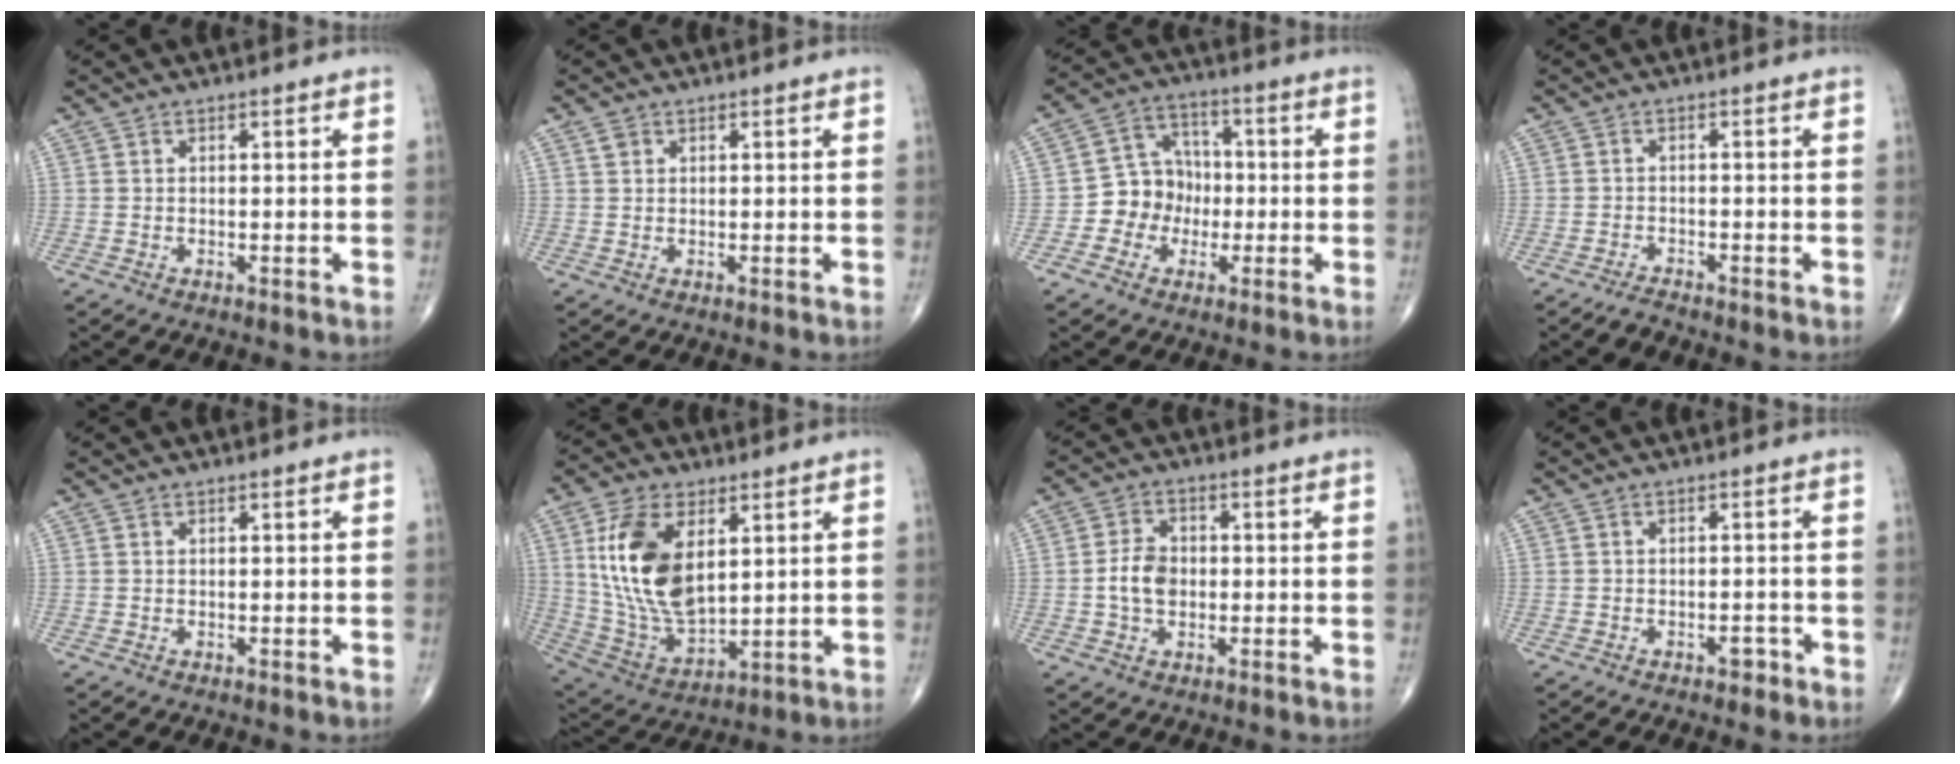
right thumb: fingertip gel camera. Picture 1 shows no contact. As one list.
[{"total": 1.4, "force": [0.7, 1.1, 0.5], "torque": [-0.003, 0.001, 0.012]}, {"total": 8.9, "force": [-1.9, 8.0, 3.6], "torque": [-0.017, 0.034, -0.043]}, {"total": 1.7, "force": [-1.7, 0.3, 0.3], "torque": [-0.010, 0.004, -0.032]}, {"total": 0.0}, {"total": 18.1, "force": [4.9, 9.8, 14.4], "torque": [-0.269, -0.023, 0.104]}, {"total": 5.6, "force": [-0.6, 4.0, 3.8], "torque": [-0.062, 0.011, -0.016]}, {"total": 1.8, "force": [-1.3, 1.0, 0.8], "torque": [-0.004, 0.008, -0.018]}]